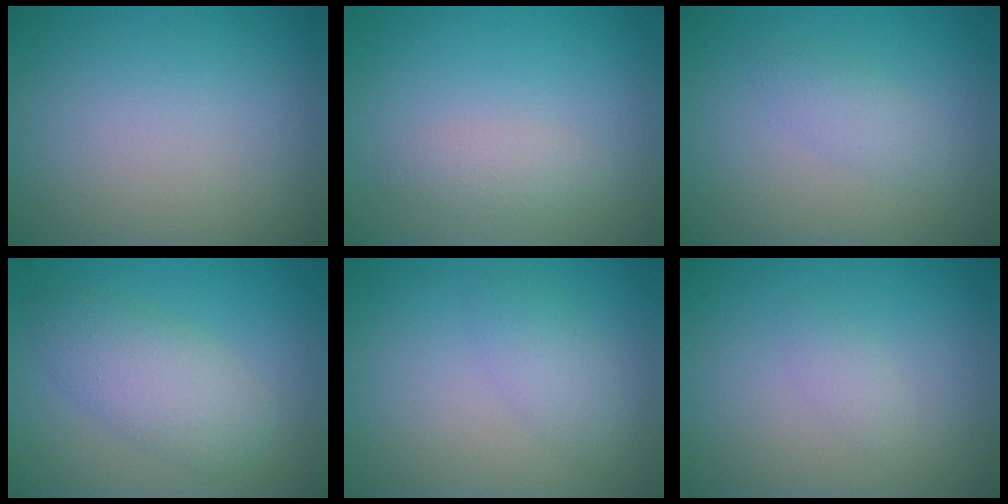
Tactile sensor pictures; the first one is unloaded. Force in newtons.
{"total": 1.5, "press": 1.5, "slide": 0.1}
{"total": 1.5, "press": 1.5, "slide": 0.1}
{"total": 4.4, "press": 4.4, "slide": 0.1}
{"total": 2.1, "press": 2.1, "slide": 0.1}
{"total": 1.0, "press": 1.0, "slide": 0.0}